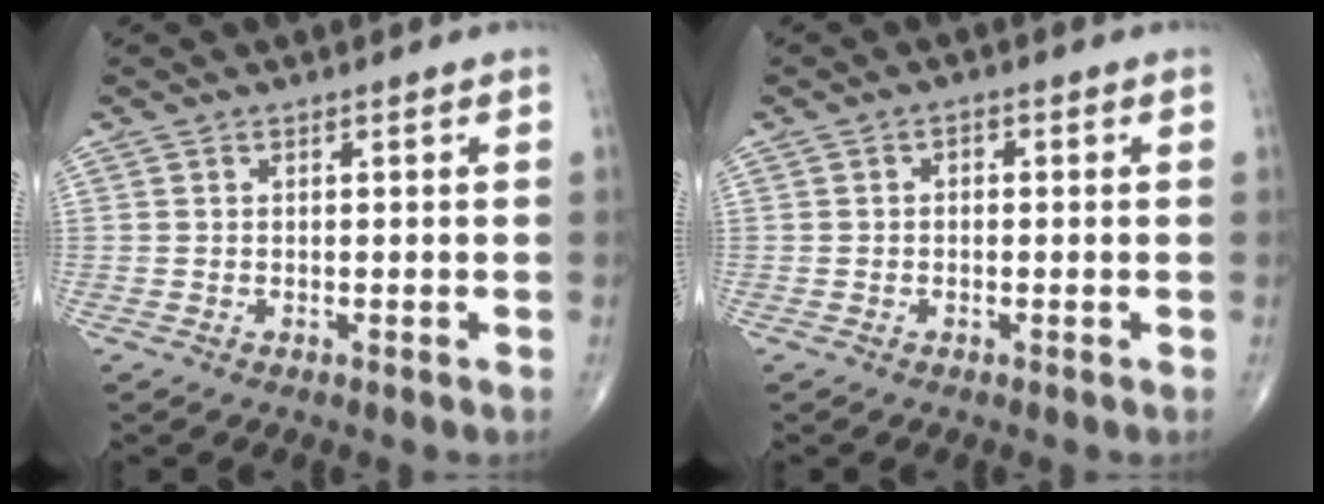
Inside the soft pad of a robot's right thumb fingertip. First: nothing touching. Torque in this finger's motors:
{"motor_torque": [-0.53, -0.12, 0.03, 0.03, -0.02]}